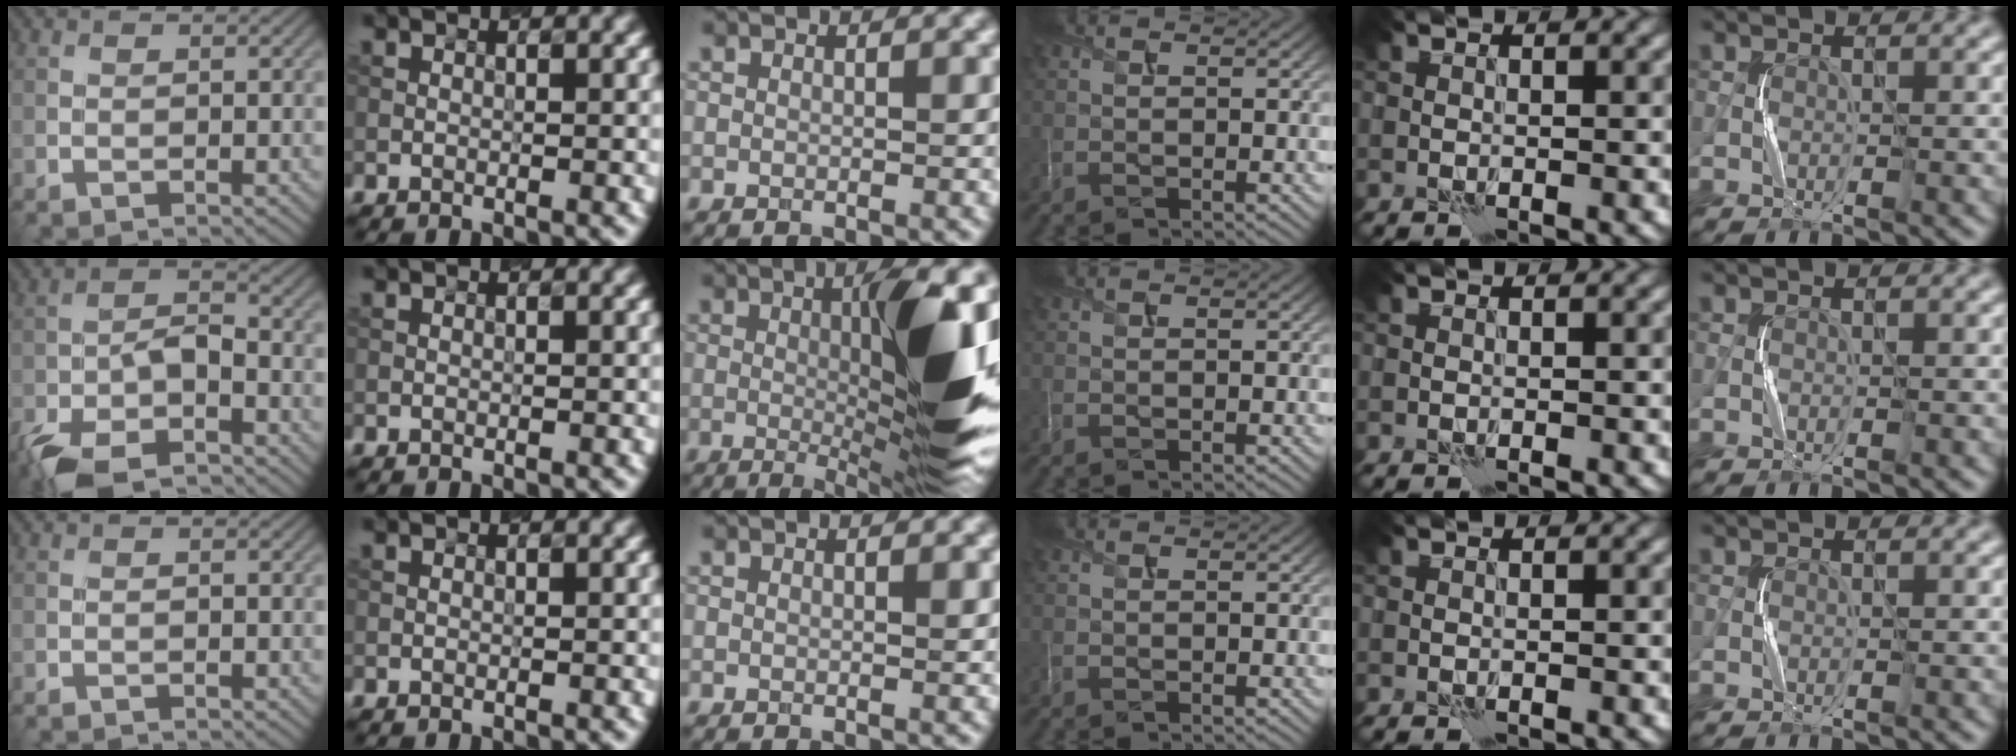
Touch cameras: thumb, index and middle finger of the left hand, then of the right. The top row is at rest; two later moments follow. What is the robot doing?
{"motion": "squeeze", "object": "paper clamp"}